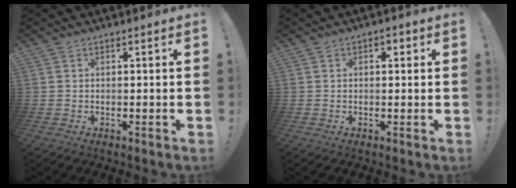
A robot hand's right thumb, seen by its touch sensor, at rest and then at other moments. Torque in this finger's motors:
{"motor_torque": [0.33, 0.52, 0.34, 0.11, -0.10]}